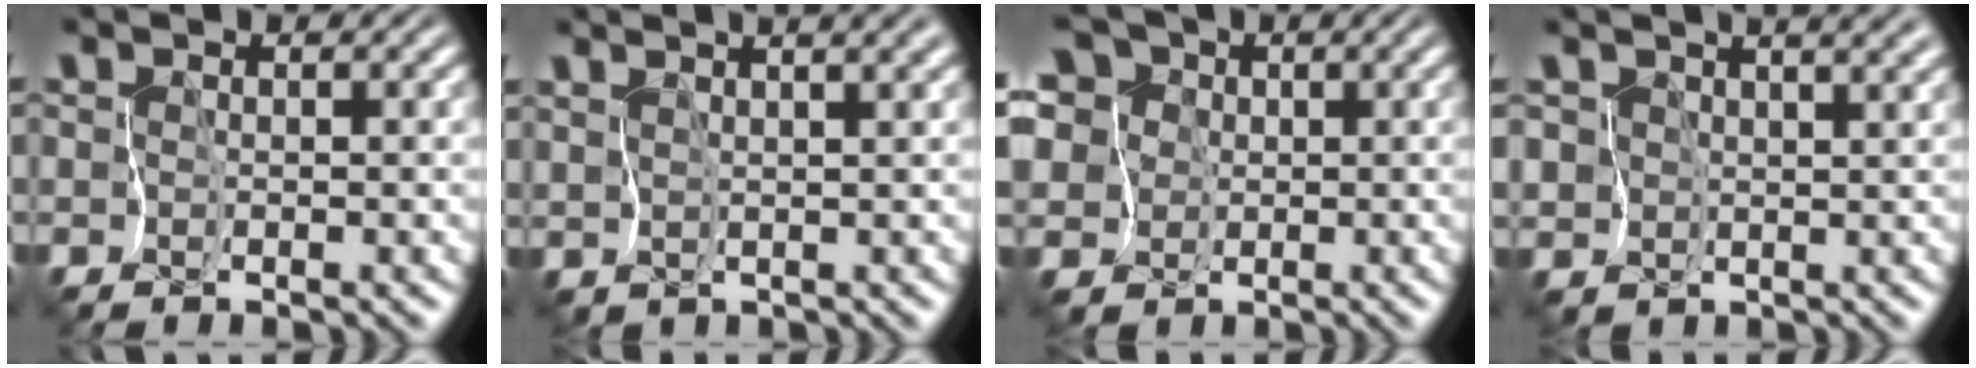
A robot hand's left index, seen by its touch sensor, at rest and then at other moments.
{"total": 4.8, "force": [3.4, 1.5, 3.1], "torque": [-0.059, 0.027, 0.053]}
{"total": 12.8, "force": [4.2, 10.1, 6.7], "torque": [-0.175, 0.051, 0.039]}
{"total": 6.7, "force": [4.1, 3.7, 3.8], "torque": [-0.079, 0.025, 0.041]}